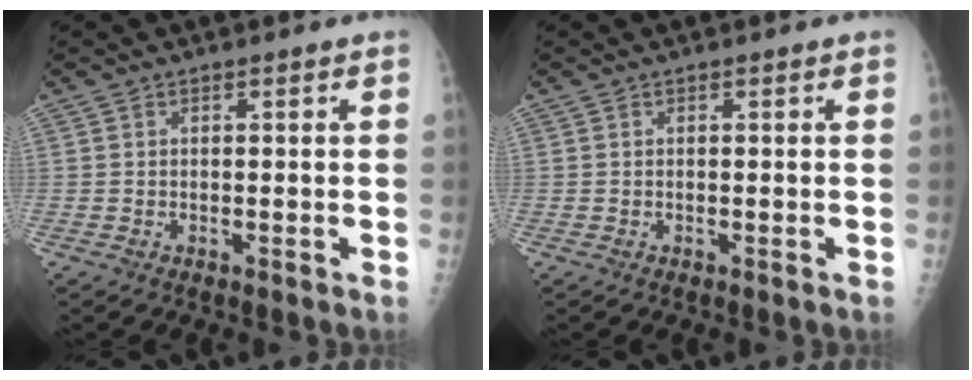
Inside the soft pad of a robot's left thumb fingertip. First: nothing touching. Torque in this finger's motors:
{"motor_torque": [0.00, 0.00, -0.02, -0.03, 0.00]}